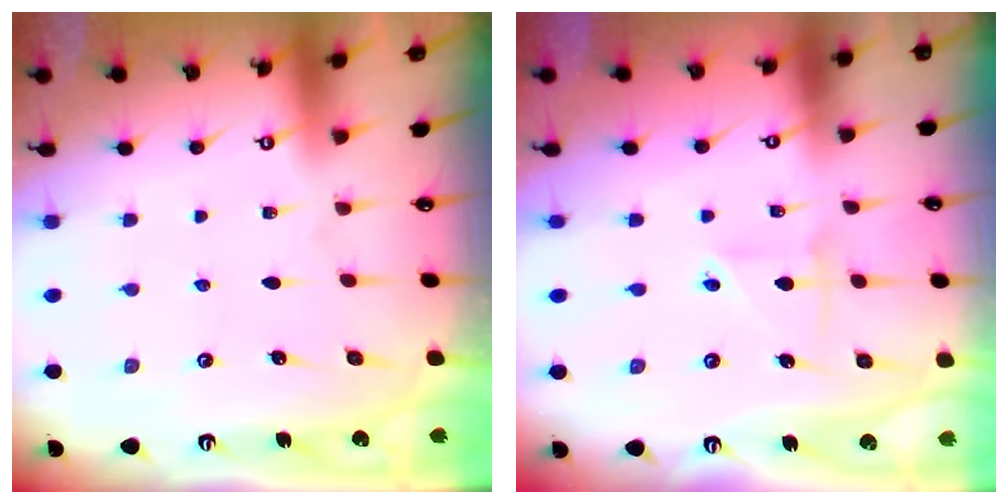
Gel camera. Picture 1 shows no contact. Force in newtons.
{"total": 2.5, "press": 2.5, "slide": 0.3}